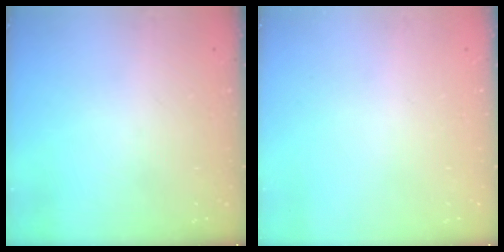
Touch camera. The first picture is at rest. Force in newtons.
{"total": 0.0}